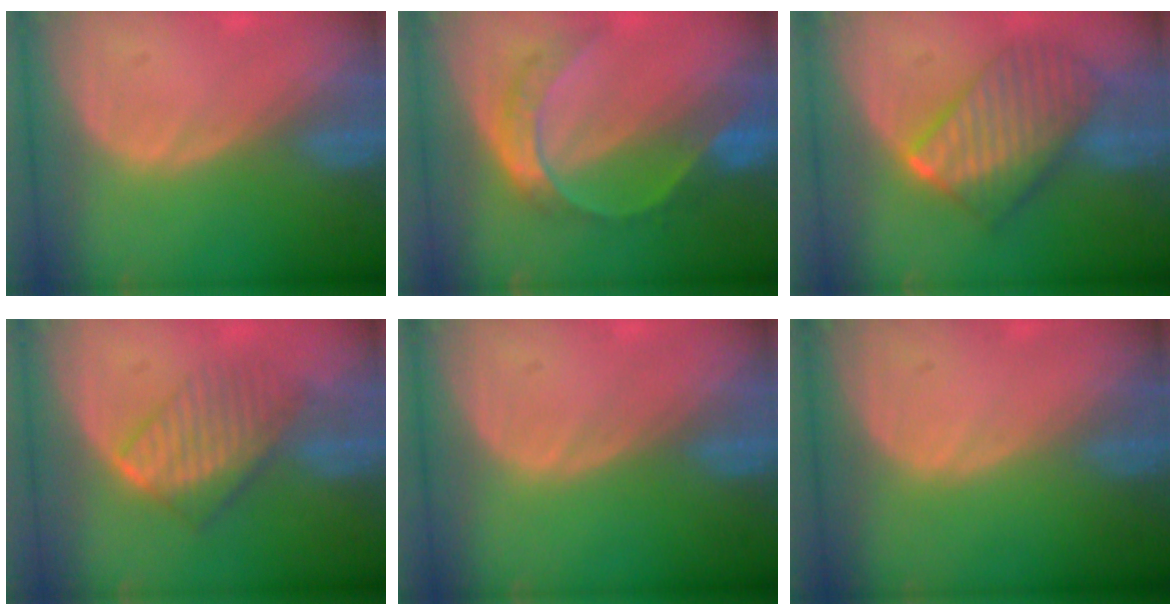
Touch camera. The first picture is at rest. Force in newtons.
{"total": 7.9, "press": 6.5, "slide": 4.4}
{"total": 9.8, "press": 9.8, "slide": 0.9}
{"total": 6.6, "press": 6.3, "slide": 1.9}
{"total": 0.0}
{"total": 0.0}